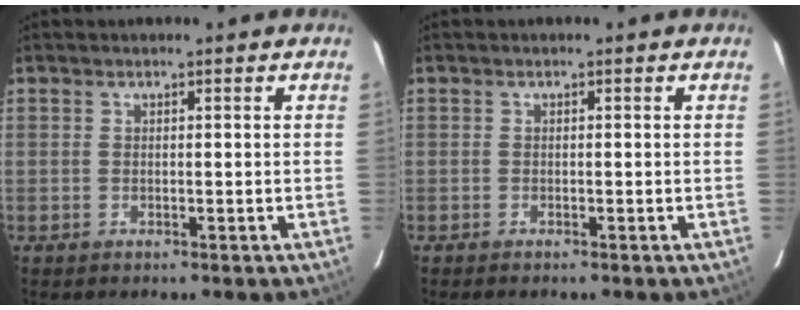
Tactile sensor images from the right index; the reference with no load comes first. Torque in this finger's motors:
{"motor_torque": [-0.04, -0.01, 0.04, 0.01]}